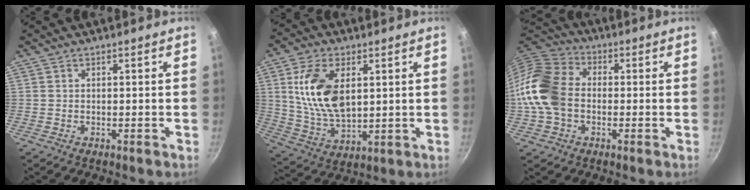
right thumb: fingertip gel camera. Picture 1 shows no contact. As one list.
[{"total": 14.7, "force": [3.6, 8.3, 11.6], "torque": [-0.205, -0.019, 0.078]}, {"total": 13.8, "force": [-1.2, 10.4, 9.1], "torque": [-0.161, 0.024, -0.040]}]